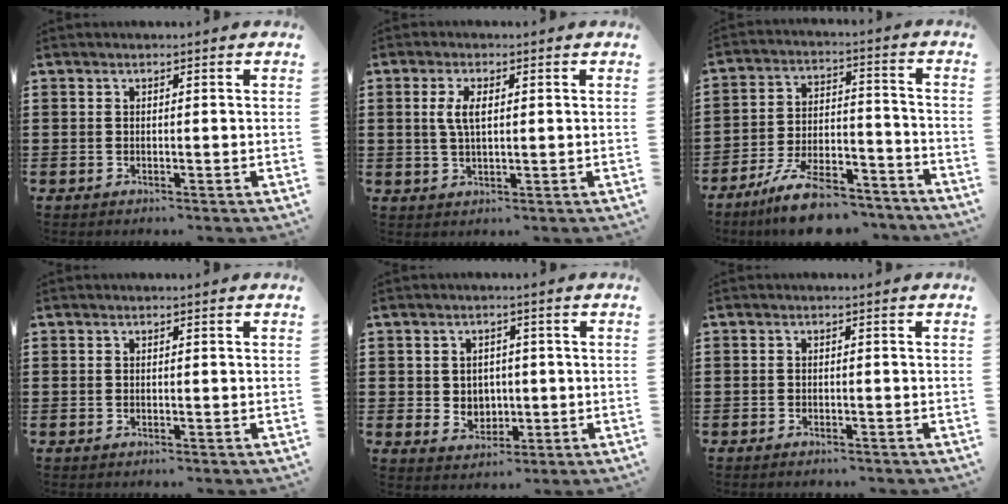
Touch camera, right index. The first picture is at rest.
{"total": 3.7, "force": [0.8, 1.3, 3.3], "torque": [-0.069, 0.008, 0.012]}
{"total": 10.4, "force": [-8.5, 2.5, 5.4], "torque": [-0.097, 0.033, -0.158]}
{"total": 0.0}
{"total": 3.1, "force": [0.5, 3.0, 0.7], "torque": [-0.018, 0.007, 0.005]}
{"total": 0.6, "force": [-0.6, 0.1, 0.1], "torque": [-0.004, 0.001, -0.012]}